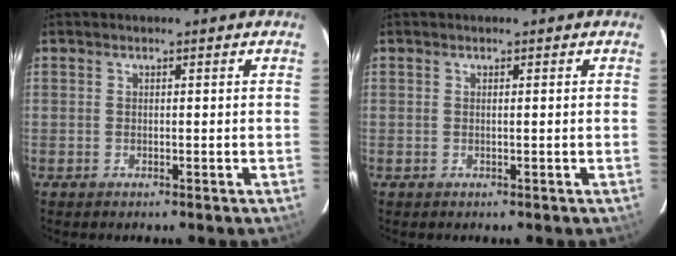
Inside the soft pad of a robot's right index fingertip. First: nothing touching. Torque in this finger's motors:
{"motor_torque": [-0.07, -0.06, 0.04, 0.01]}